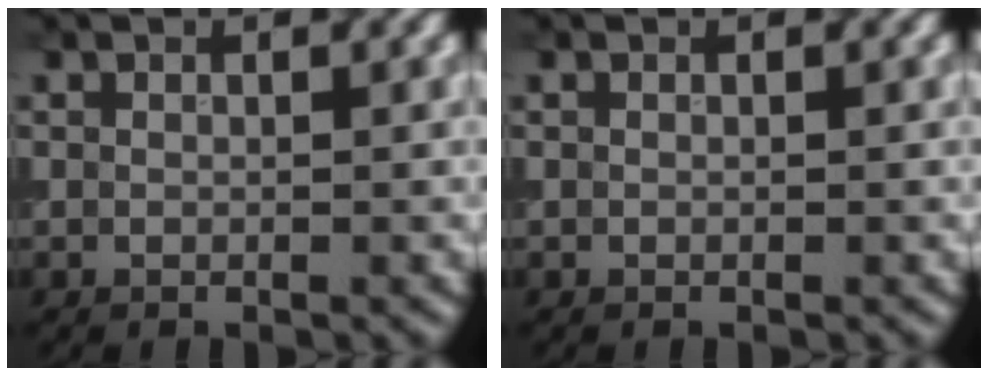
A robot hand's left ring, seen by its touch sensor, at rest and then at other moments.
{"total": 0.0}